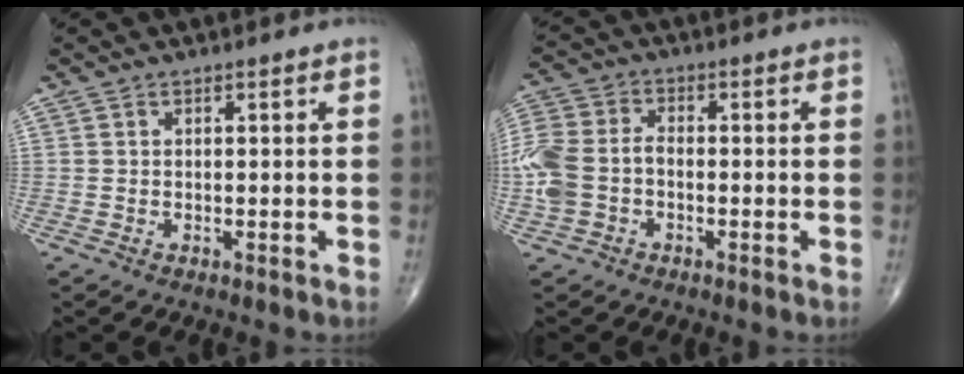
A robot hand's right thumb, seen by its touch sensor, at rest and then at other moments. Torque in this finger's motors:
{"motor_torque": [0.29, -0.03, 0.65, -0.03, 0.13]}